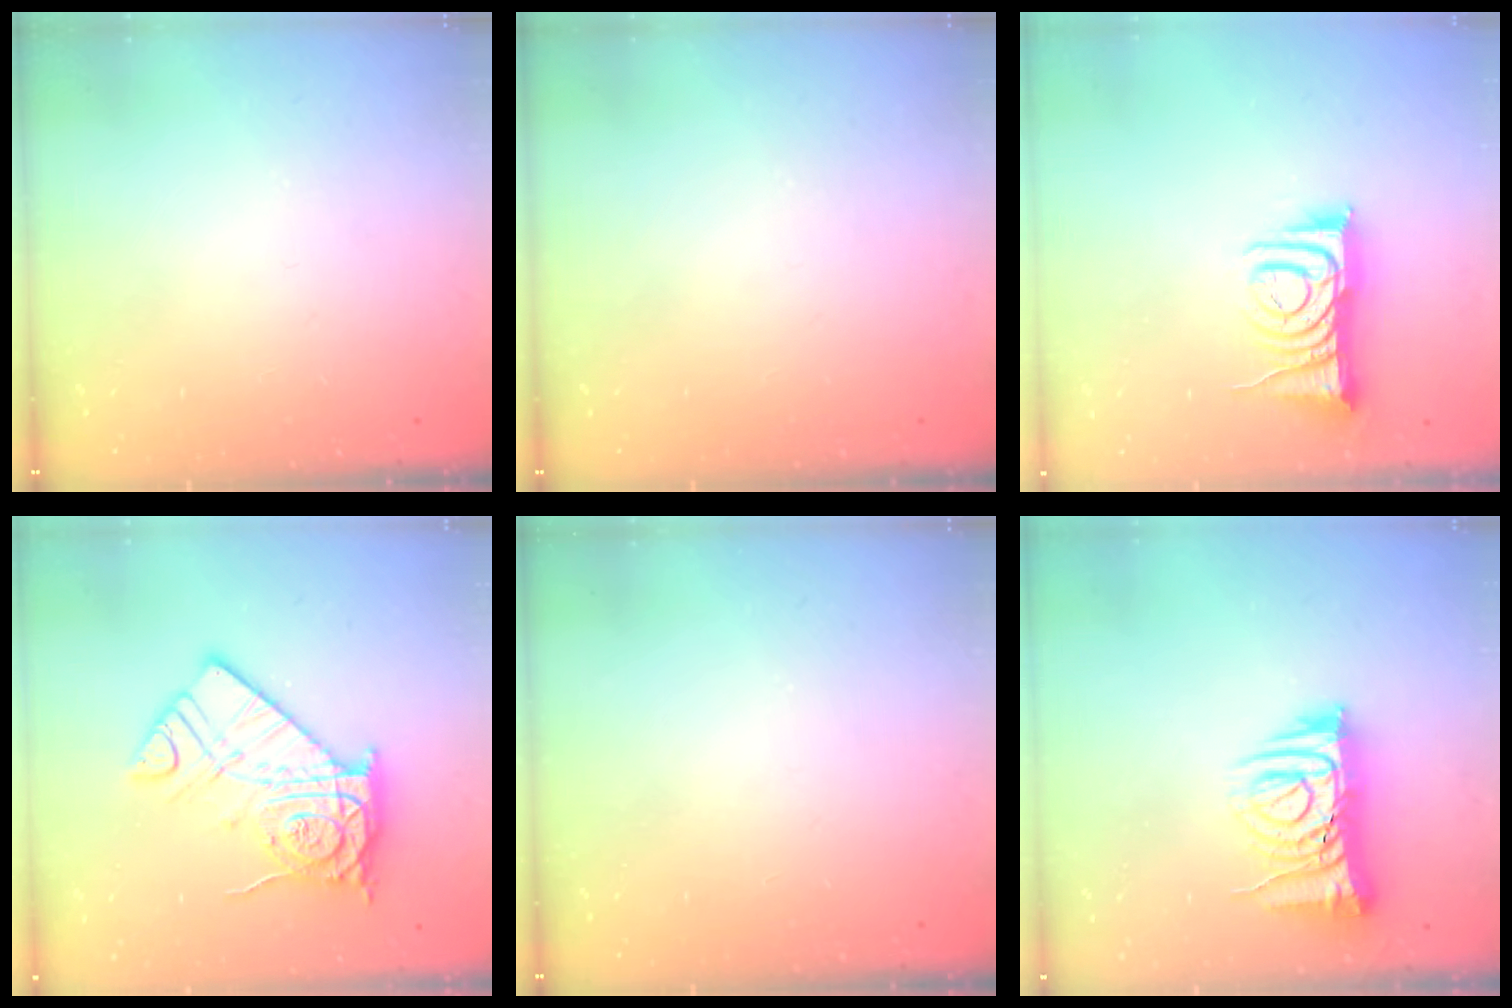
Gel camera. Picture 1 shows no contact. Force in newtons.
{"total": 0.0}
{"total": 8.4, "press": 8.3, "slide": 1.0}
{"total": 16.8, "press": 16.8, "slide": 0.6}
{"total": 0.0}
{"total": 10.1, "press": 10.0, "slide": 1.4}